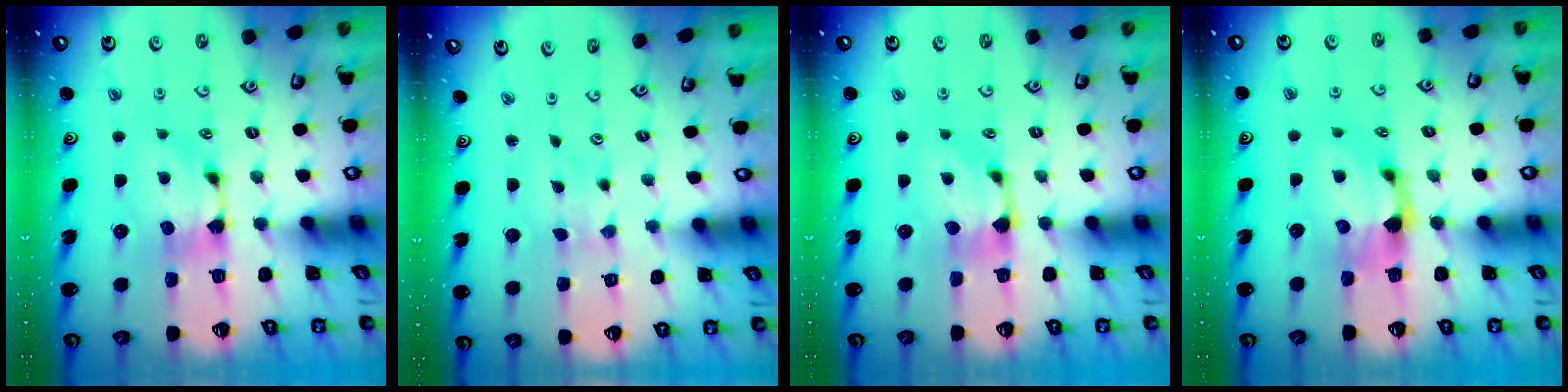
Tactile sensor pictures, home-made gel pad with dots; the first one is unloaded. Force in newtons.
{"total": 4.6, "press": 4.6, "slide": 0.2}
{"total": 0.8, "press": 0.4, "slide": 0.7}
{"total": 1.6, "press": 1.0, "slide": 1.3}